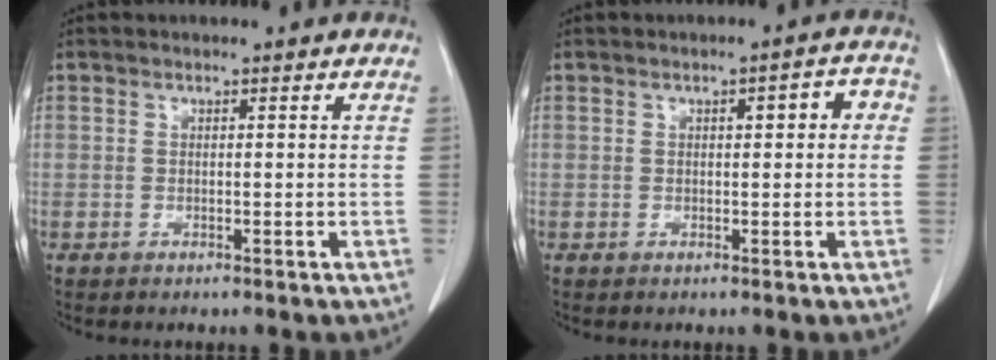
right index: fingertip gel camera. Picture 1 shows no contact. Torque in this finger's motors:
{"motor_torque": [0.31, 0.00, 0.02, 0.01]}